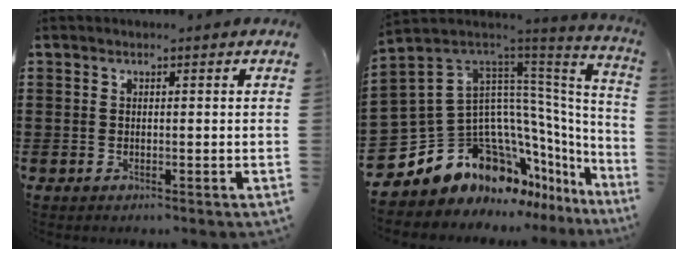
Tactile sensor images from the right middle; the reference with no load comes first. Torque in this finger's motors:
{"motor_torque": [1.71, -0.43, 0.82, 0.21]}